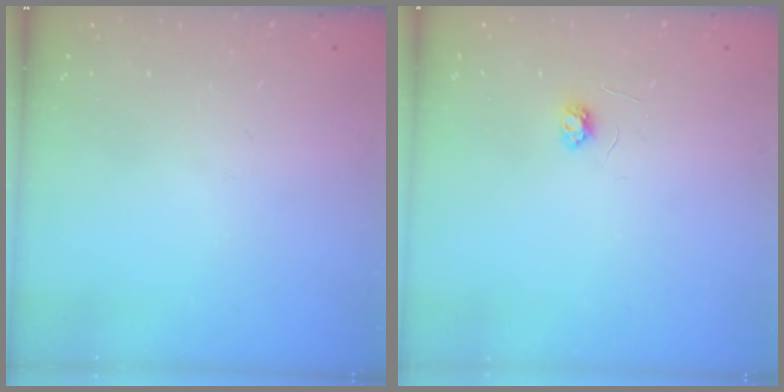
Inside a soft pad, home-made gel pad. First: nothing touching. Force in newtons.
{"total": 3.1, "press": 3.1, "slide": 0.3}